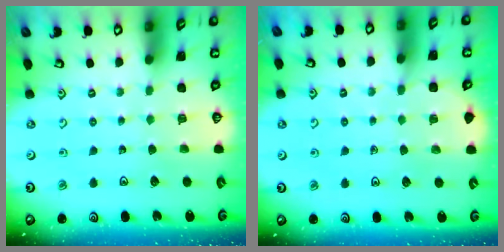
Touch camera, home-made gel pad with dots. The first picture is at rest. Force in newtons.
{"total": 4.6, "press": 4.6, "slide": 0.6}